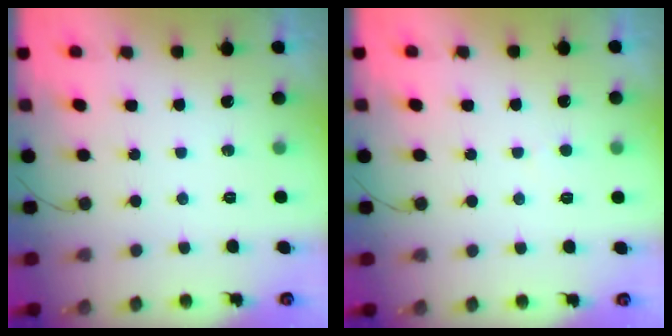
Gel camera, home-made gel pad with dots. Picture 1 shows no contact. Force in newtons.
{"total": 2.4, "press": 2.4, "slide": 0.2}